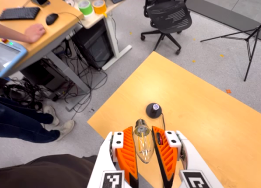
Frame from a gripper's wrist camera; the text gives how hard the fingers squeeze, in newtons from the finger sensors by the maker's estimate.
{"total": 10.7, "left": 10.3, "right": 11.1}